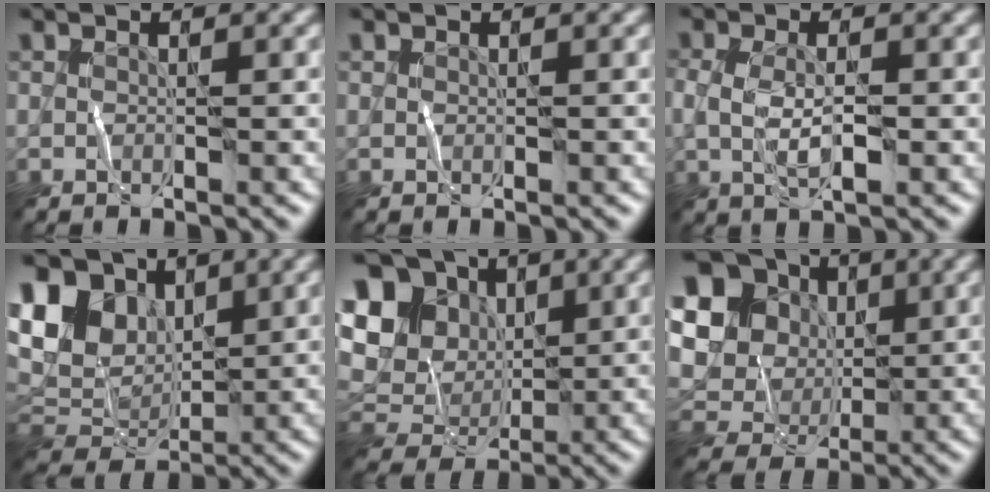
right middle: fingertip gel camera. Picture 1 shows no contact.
{"total": 0.8, "force": [0.1, -0.4, -0.7], "torque": [0.012, 0.003, 0.002]}
{"total": 2.8, "force": [-0.1, 1.2, 2.5], "torque": [-0.063, 0.001, -0.003]}
{"total": 10.1, "force": [3.9, 7.3, 5.7], "torque": [-0.138, 0.027, 0.072]}
{"total": 10.3, "force": [3.2, 8.2, 5.3], "torque": [-0.126, 0.021, 0.047]}
{"total": 16.8, "force": [4.5, 15.2, 5.6], "torque": [-0.184, 0.020, 0.074]}